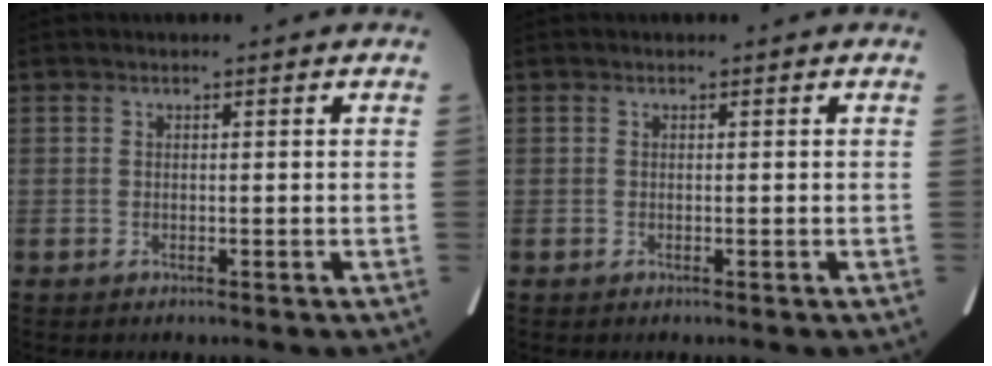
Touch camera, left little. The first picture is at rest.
{"total": 0.0}